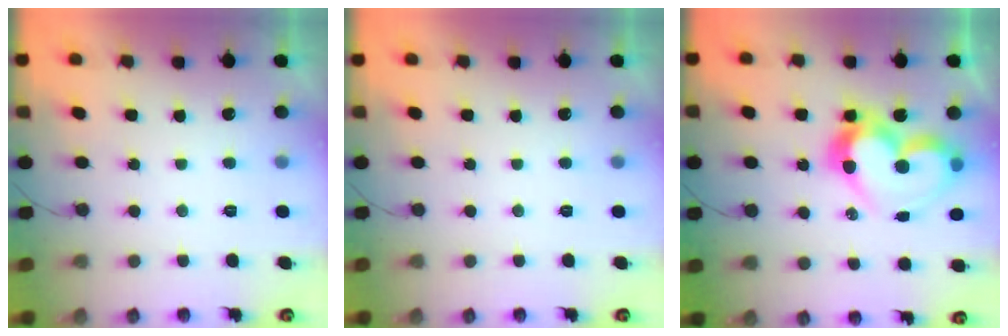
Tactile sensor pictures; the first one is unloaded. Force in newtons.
{"total": 0.0}
{"total": 16.7, "press": 16.4, "slide": 3.3}